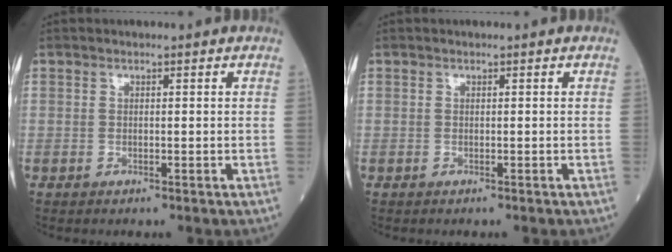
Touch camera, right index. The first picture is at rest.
{"total": 0.0}